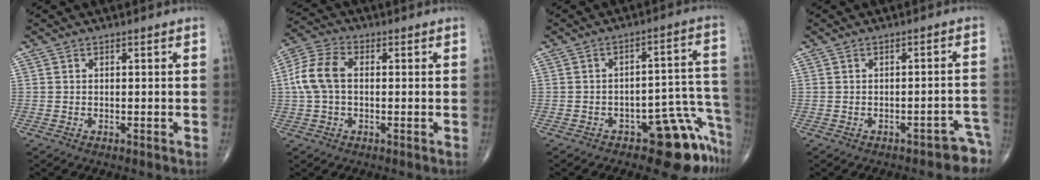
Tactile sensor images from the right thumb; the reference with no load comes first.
{"total": 8.3, "force": [0.3, 5.3, 6.4], "torque": [-0.142, 0.024, 0.000]}
{"total": 11.3, "force": [-7.8, 4.8, 6.7], "torque": [-0.026, 0.095, -0.105]}
{"total": 5.0, "force": [-4.1, 2.2, 1.8], "torque": [0.001, 0.046, -0.048]}